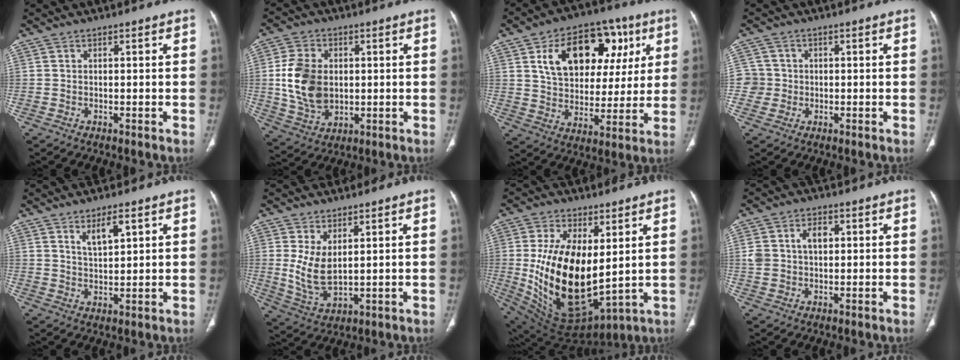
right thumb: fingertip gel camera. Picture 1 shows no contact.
{"total": 12.3, "force": [0.6, 8.8, 8.5], "torque": [-0.149, -0.004, 0.023]}
{"total": 21.0, "force": [7.7, 13.6, 14.1], "torque": [-0.166, 0.004, 0.124]}
{"total": 3.7, "force": [-0.4, 3.7, -0.1], "torque": [0.027, 0.011, -0.011]}
{"total": 4.9, "force": [2.7, 1.7, 3.7], "torque": [-0.059, -0.021, 0.051]}
{"total": 7.8, "force": [1.9, 4.1, 6.4], "torque": [-0.125, -0.018, 0.054]}
{"total": 22.0, "force": [1.9, 11.5, 18.7], "torque": [-0.331, -0.038, 0.061]}
{"total": 5.7, "force": [1.3, 3.9, 4.0], "torque": [-0.067, 0.008, 0.026]}